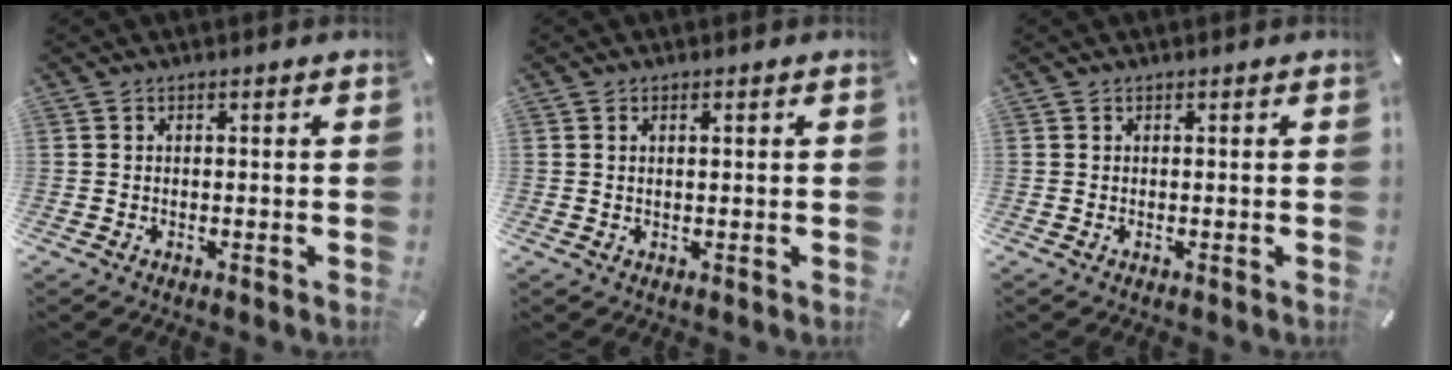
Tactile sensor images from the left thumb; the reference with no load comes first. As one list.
[{"total": 1.0, "force": [0.3, 0.3, 0.9], "torque": [-0.017, 0.002, 0.005]}, {"total": 0.0}]